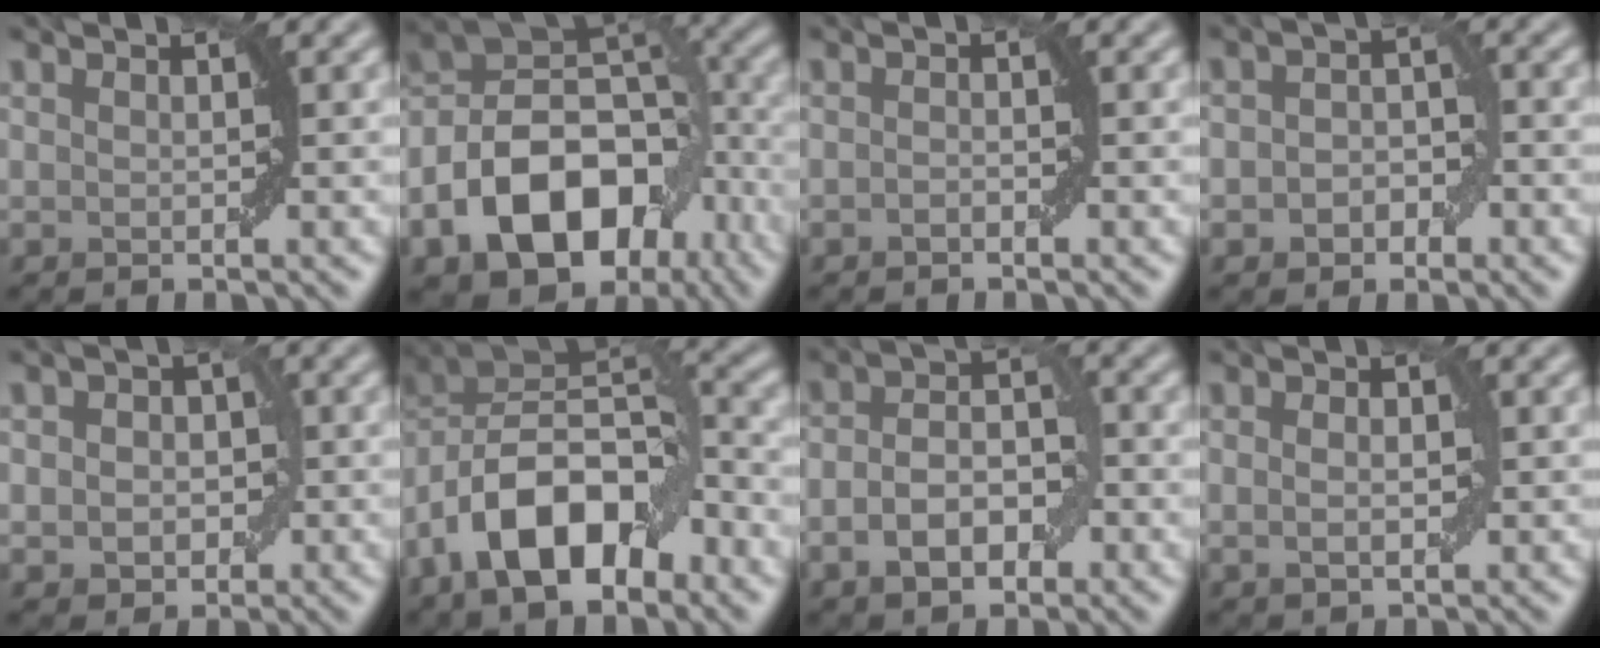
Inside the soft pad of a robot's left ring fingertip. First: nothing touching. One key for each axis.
{"total": 14.2, "fx": -6.0, "fy": 9.5, "fz": 8.7, "tx": -0.159, "ty": 0.003, "tz": -0.110}
{"total": 0.7, "fx": -0.4, "fy": 0.2, "fz": 0.5, "tx": -0.009, "ty": 0.003, "tz": -0.007}
{"total": 2.9, "fx": -0.8, "fy": 2.1, "fz": 1.9, "tx": -0.025, "ty": 0.003, "tz": -0.016}
{"total": 4.1, "fx": 0.0, "fy": 3.2, "fz": 2.6, "tx": -0.019, "ty": 0.008, "tz": -0.013}
{"total": 10.9, "fx": -4.3, "fy": 5.6, "fz": 8.2, "tx": -0.128, "ty": 0.017, "tz": -0.084}
{"total": 4.9, "fx": -1.5, "fy": 2.8, "fz": 3.7, "tx": -0.065, "ty": 0.004, "tz": -0.028}
{"total": 2.4, "fx": 0.3, "fy": 1.4, "fz": 2.0, "tx": -0.024, "ty": 0.001, "tz": 0.001}